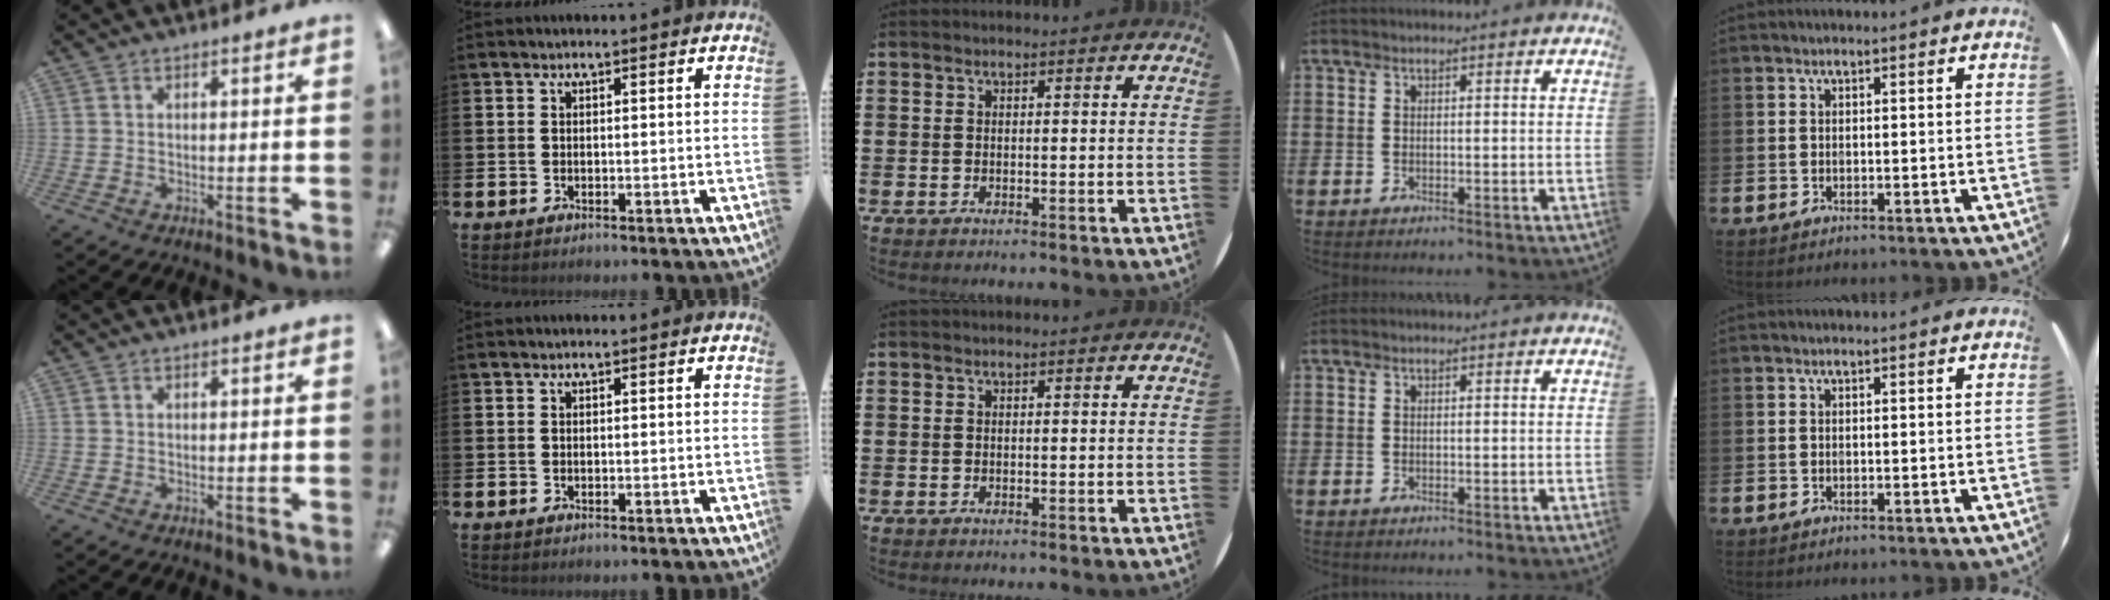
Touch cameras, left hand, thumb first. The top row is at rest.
{}